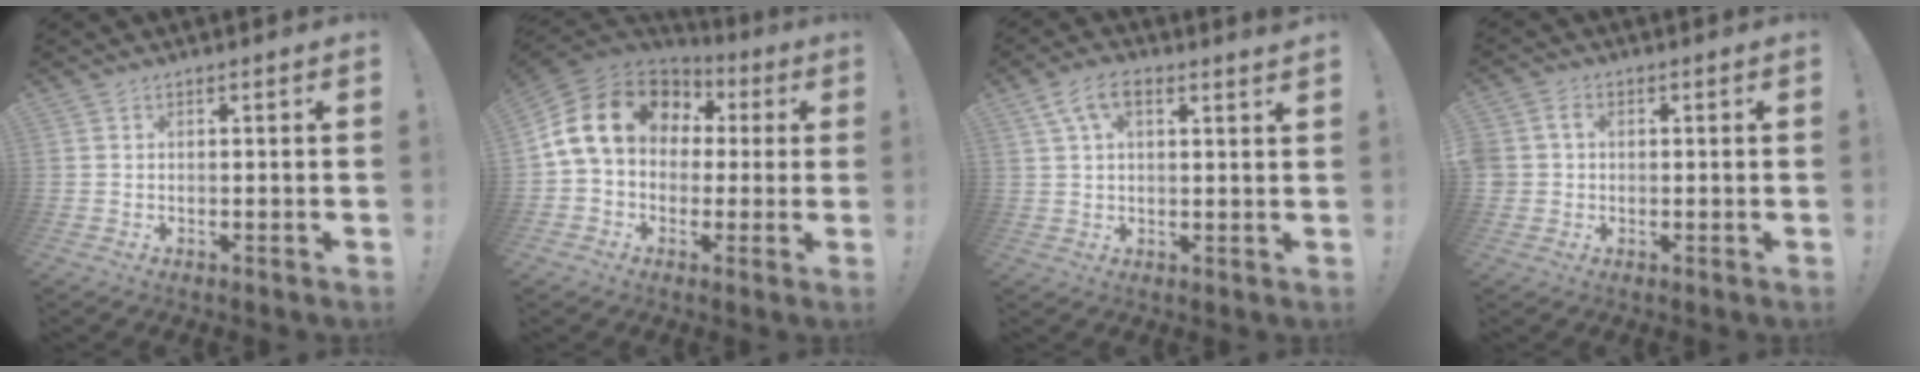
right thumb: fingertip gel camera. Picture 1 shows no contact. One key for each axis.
{"total": 18.2, "fx": 5.2, "fy": 13.1, "fz": 11.6, "tx": -0.201, "ty": -0.009, "tz": 0.101}
{"total": 7.4, "fx": 3.7, "fy": 3.2, "fz": 5.6, "tx": -0.106, "ty": 0.003, "tz": 0.072}
{"total": 3.6, "fx": 0.4, "fy": 3.1, "fz": 1.8, "tx": -0.032, "ty": 0.011, "tz": 0.010}